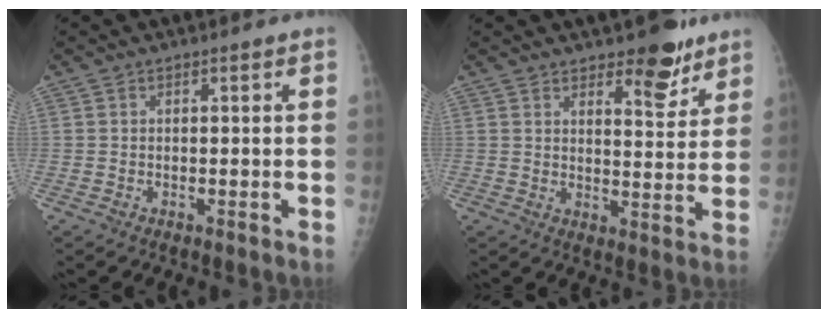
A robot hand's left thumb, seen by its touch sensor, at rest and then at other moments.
{"total": 8.4, "force": [5.8, 3.2, 5.0], "torque": [-0.040, -0.039, 0.082]}